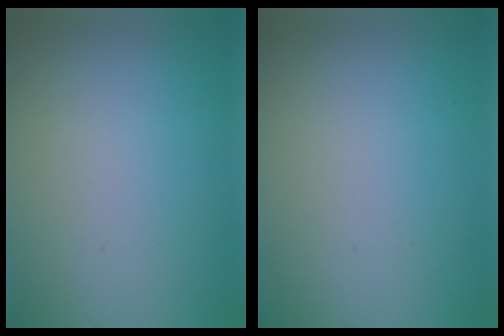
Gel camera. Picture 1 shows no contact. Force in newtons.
{"total": 0.0}